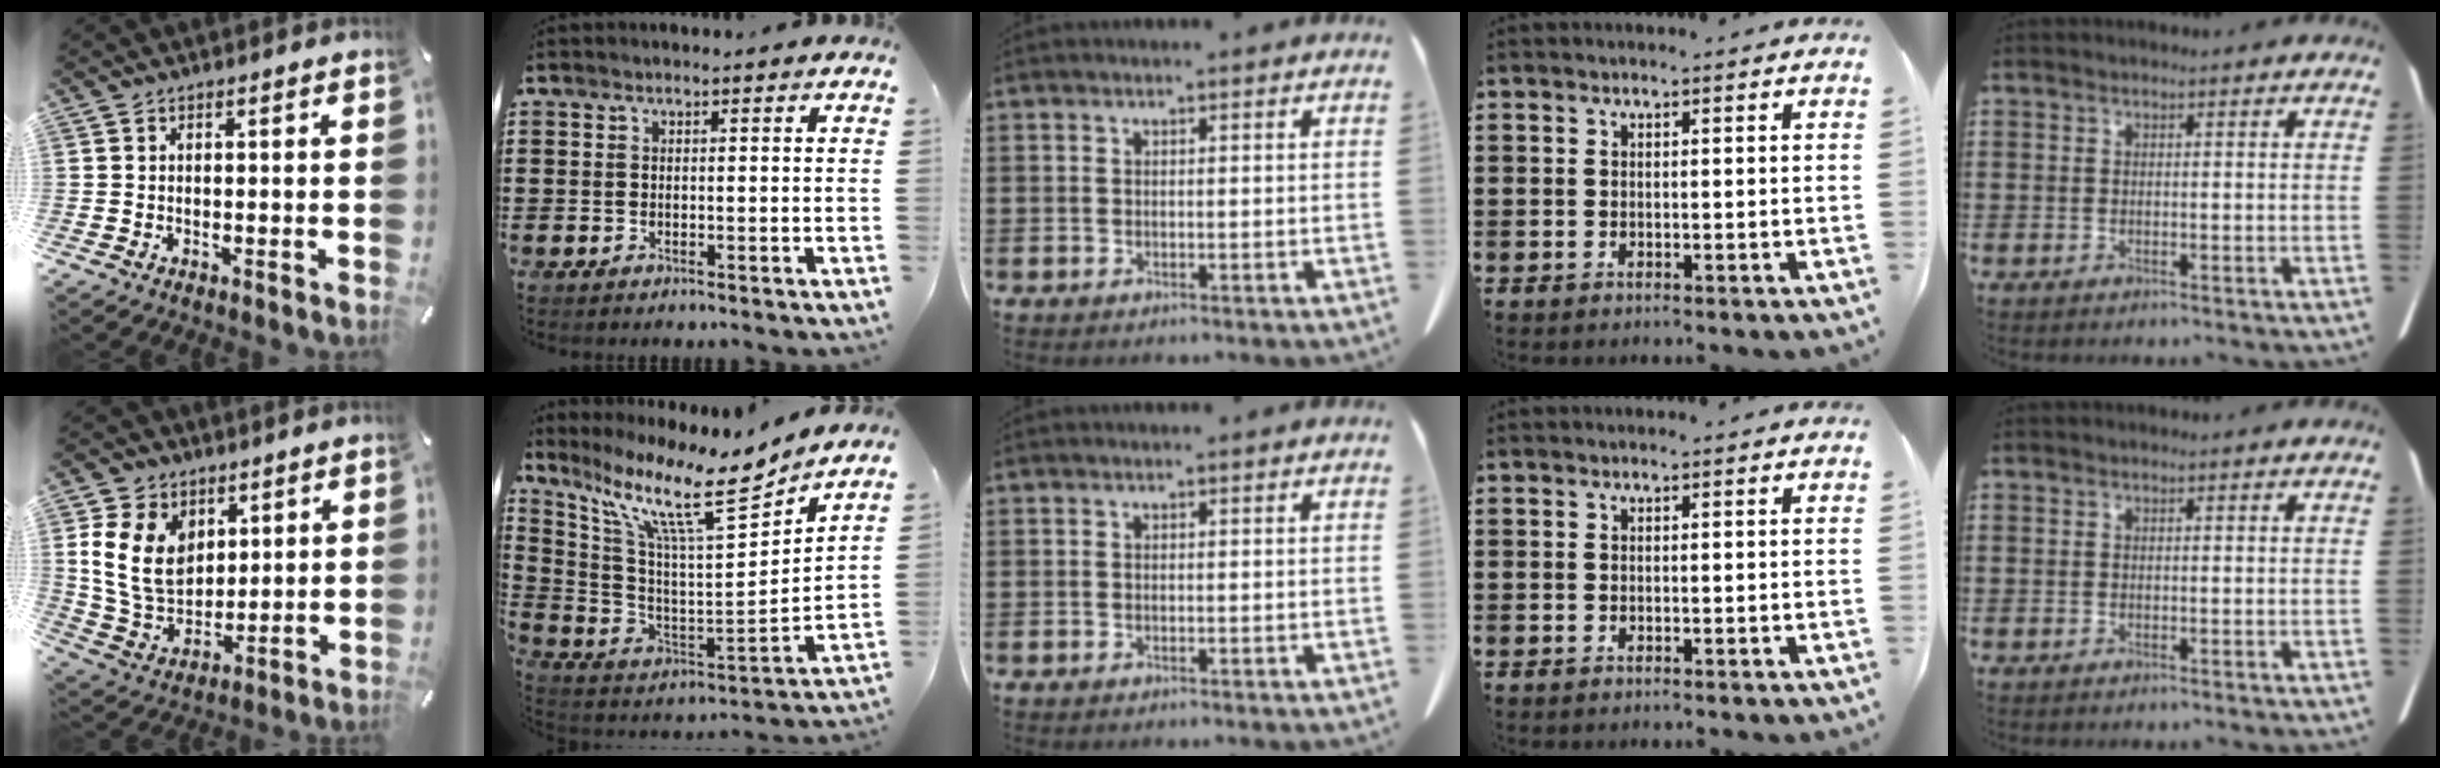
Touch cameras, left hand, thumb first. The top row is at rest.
{"thumb": {"total": 13.8, "force": [4.0, 10.8, 7.5], "torque": [-0.178, -0.011, 0.075]}, "index": {"total": 12.5, "force": [9.0, 1.8, 8.4], "torque": [-0.190, -0.059, 0.143]}}